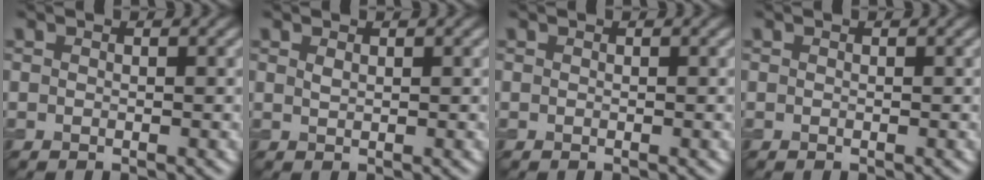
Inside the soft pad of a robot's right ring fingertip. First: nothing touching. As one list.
[{"total": 0.6, "force": [0.4, 0.2, 0.4], "torque": [-0.010, 0.000, 0.010]}, {"total": 0.0}, {"total": 0.0}]